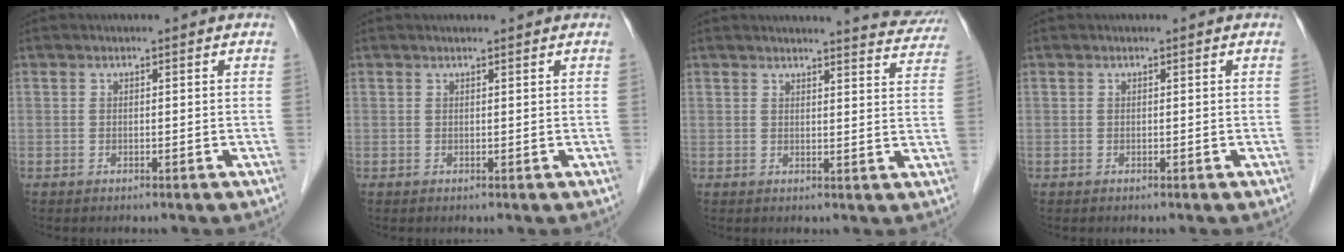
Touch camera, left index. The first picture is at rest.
{"total": 1.4, "force": [1.3, -0.1, 0.5], "torque": [-0.008, 0.009, 0.021]}
{"total": 9.2, "force": [9.0, 0.5, 1.7], "torque": [-0.010, -0.031, 0.081]}
{"total": 0.0}